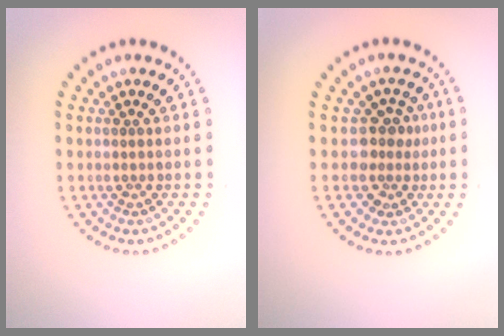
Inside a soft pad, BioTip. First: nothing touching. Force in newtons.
{"total": 2.5, "press": 1.9, "slide": 1.6}